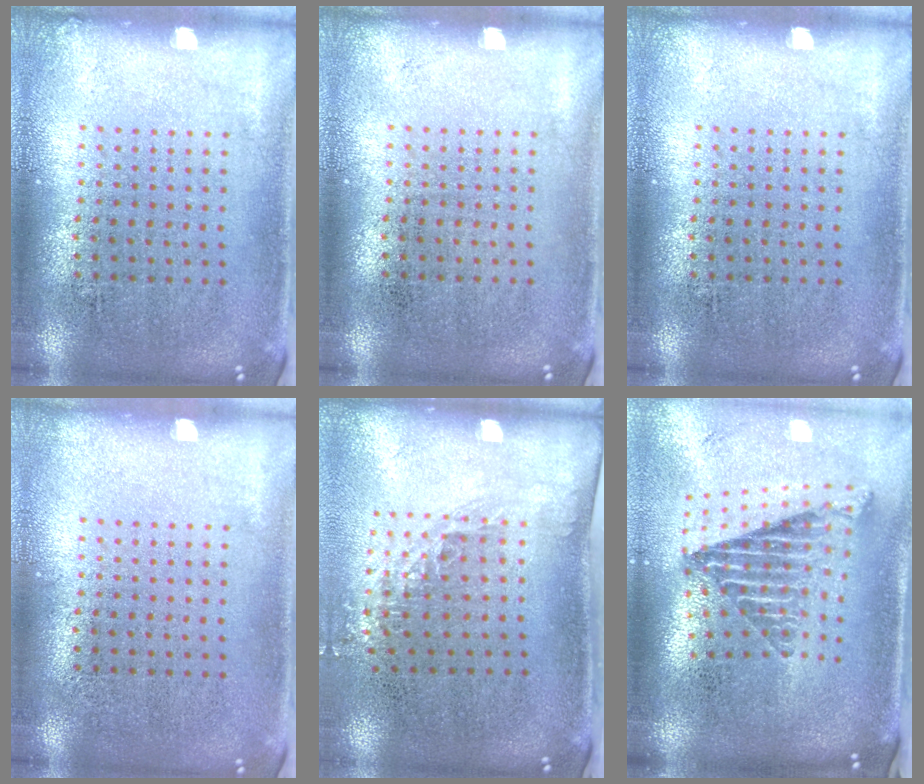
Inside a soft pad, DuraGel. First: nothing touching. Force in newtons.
{"total": 0.0}
{"total": 0.0}
{"total": 0.0}
{"total": 1.4, "press": 1.0, "slide": 1.0}
{"total": 2.6, "press": 1.7, "slide": 1.9}